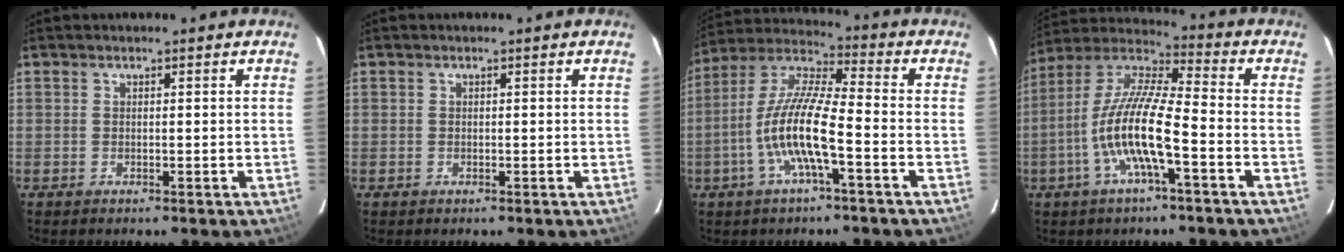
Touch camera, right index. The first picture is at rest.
{"total": 0.0}
{"total": 12.2, "force": [-4.2, 1.9, 11.3], "torque": [-0.233, 0.001, -0.085]}
{"total": 13.4, "force": [-4.6, 2.1, 12.4], "torque": [-0.247, -0.001, -0.095]}